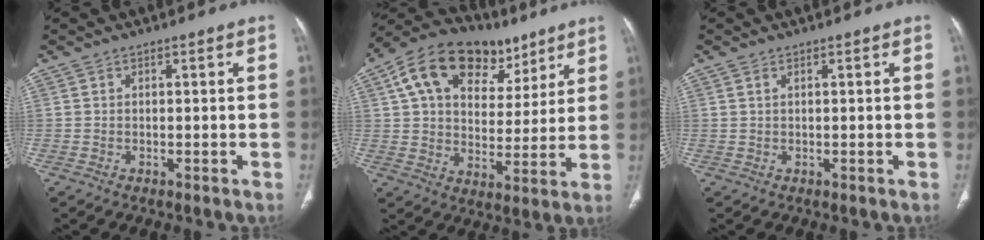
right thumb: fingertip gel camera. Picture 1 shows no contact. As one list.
[{"total": 20.7, "force": [10.4, 13.3, 12.0], "torque": [-0.159, 0.002, 0.169]}, {"total": 0.8, "force": [0.4, 0.3, 0.6], "torque": [-0.015, 0.006, 0.010]}]